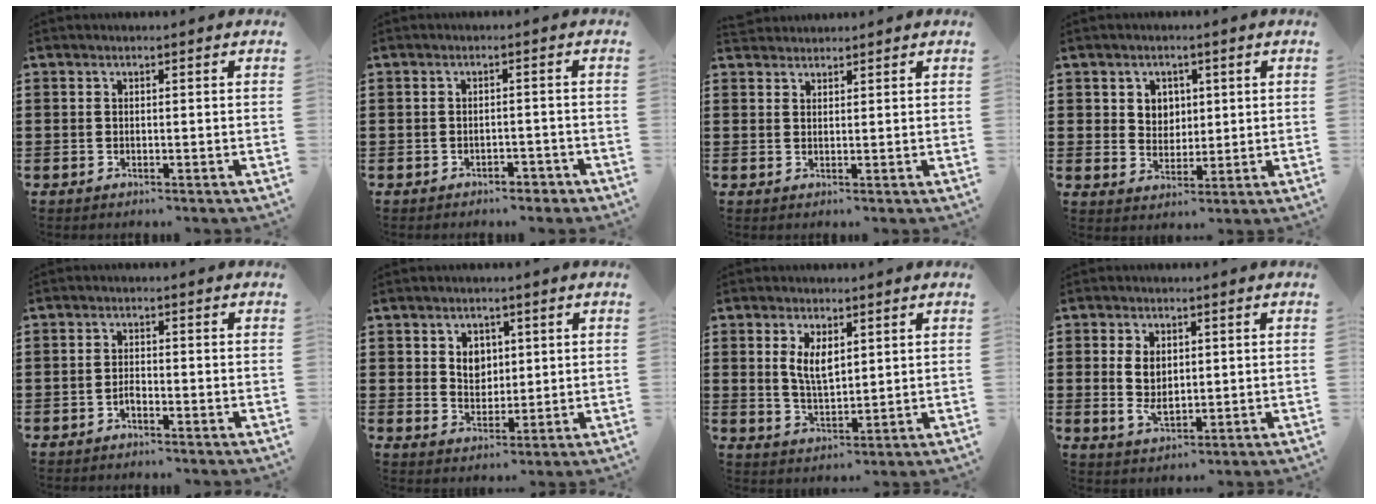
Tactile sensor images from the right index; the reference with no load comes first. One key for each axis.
{"total": 1.8, "fx": -1.7, "fy": 0.5, "fz": 0.2, "tx": -0.011, "ty": -0.001, "tz": -0.036}
{"total": 1.6, "fx": 1.6, "fy": 0.3, "fz": -0.4, "tx": 0.003, "ty": 0.004, "tz": 0.032}
{"total": 3.6, "fx": 1.5, "fy": 3.2, "fz": 0.8, "tx": -0.022, "ty": 0.009, "tz": 0.024}
{"total": 1.4, "fx": -1.0, "fy": 0.6, "fz": 0.8, "tx": -0.019, "ty": -0.001, "tz": -0.020}
{"total": 3.6, "fx": 1.5, "fy": 2.9, "fz": 1.4, "tx": -0.032, "ty": 0.007, "tz": 0.023}
{"total": 4.6, "fx": 1.6, "fy": 2.1, "fz": 3.8, "tx": -0.072, "ty": 0.001, "tz": 0.026}
{"total": 4.8, "fx": 0.6, "fy": 2.9, "fz": 3.8, "tx": -0.084, "ty": 0.009, "tz": 0.008}